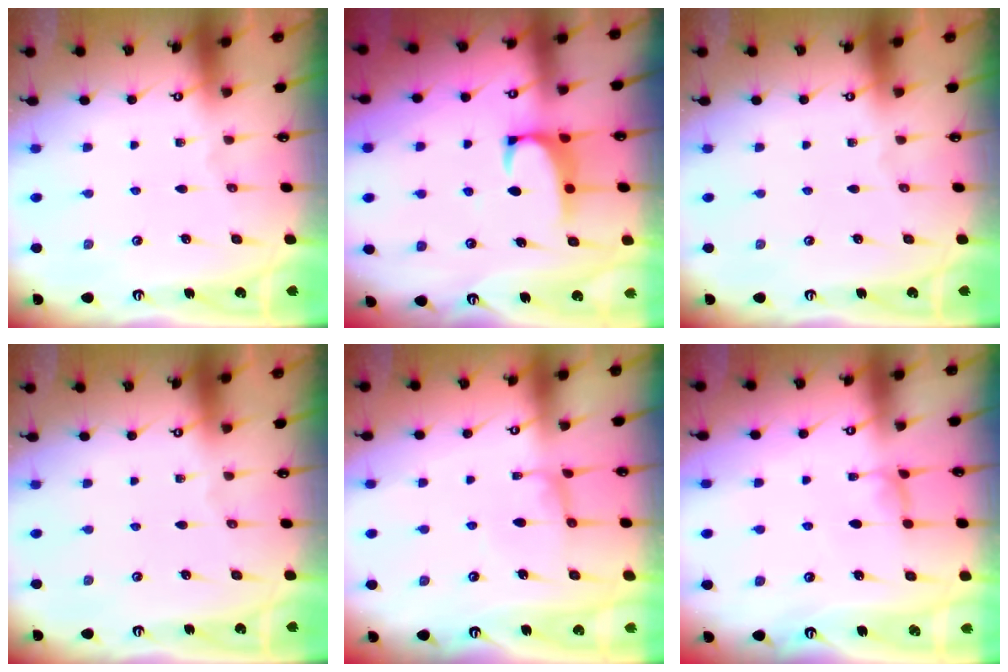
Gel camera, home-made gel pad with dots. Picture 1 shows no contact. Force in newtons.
{"total": 1.9, "press": 1.8, "slide": 0.7}
{"total": 0.0}
{"total": 0.0}
{"total": 3.3, "press": 3.2, "slide": 0.9}
{"total": 0.5, "press": 0.3, "slide": 0.4}